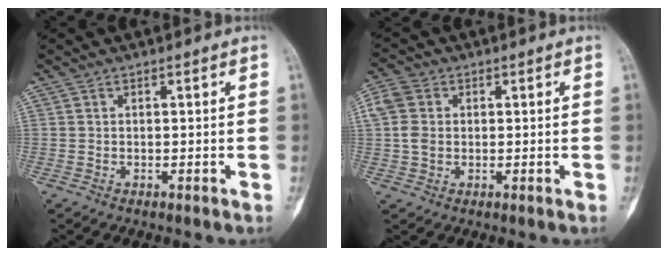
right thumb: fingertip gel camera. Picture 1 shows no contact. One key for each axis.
{"total": 5.4, "fx": 0.7, "fy": 4.4, "fz": 3.1, "tx": -0.070, "ty": 0.009, "tz": 0.009}